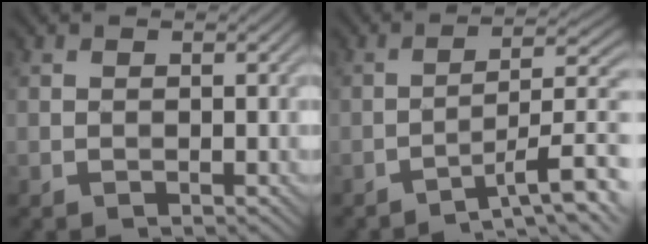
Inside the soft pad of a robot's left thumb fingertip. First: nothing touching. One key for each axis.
{"total": 9.4, "fx": -6.1, "fy": 1.6, "fz": 7.0, "tx": -0.105, "ty": 0.017, "tz": -0.095}